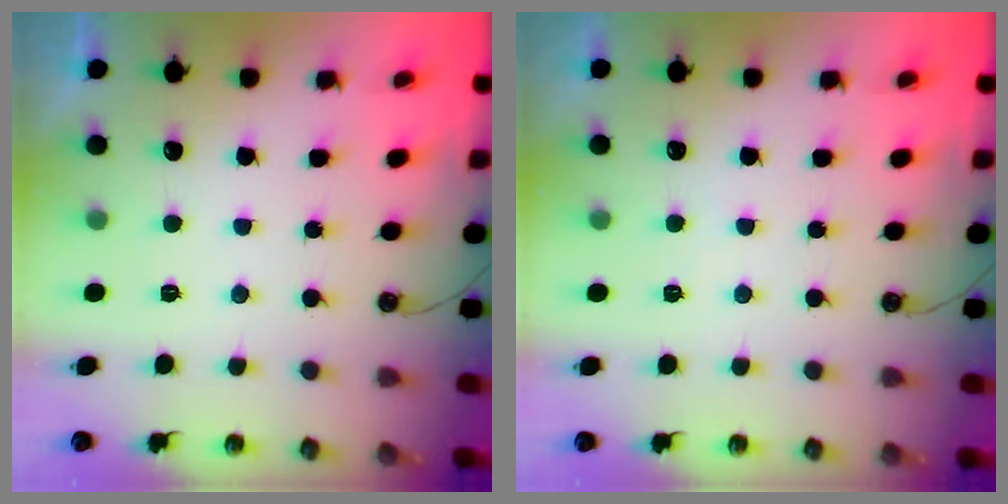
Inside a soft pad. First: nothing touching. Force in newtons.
{"total": 3.0, "press": 2.9, "slide": 0.5}